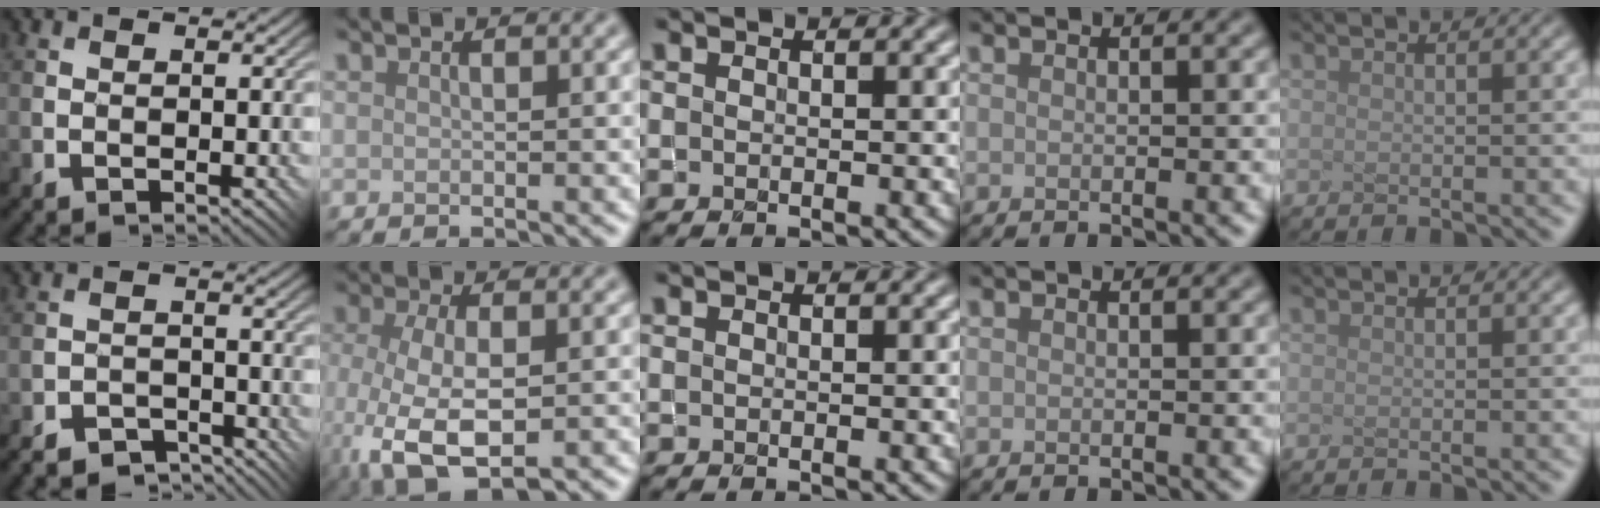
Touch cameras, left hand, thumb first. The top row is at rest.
{"thumb": {"total": 4.7, "force": [-4.3, 1.4, 1.0], "torque": [-0.015, -0.002, -0.076]}, "index": {"total": 8.4, "force": [-3.1, 3.9, 6.7], "torque": [-0.155, -0.022, -0.050]}}